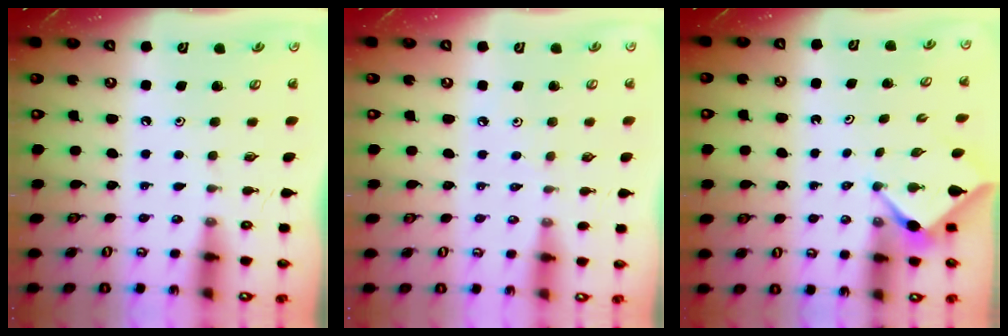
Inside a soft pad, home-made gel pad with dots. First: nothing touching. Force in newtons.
{"total": 3.7, "press": 3.7, "slide": 0.6}
{"total": 3.0, "press": 2.9, "slide": 0.4}